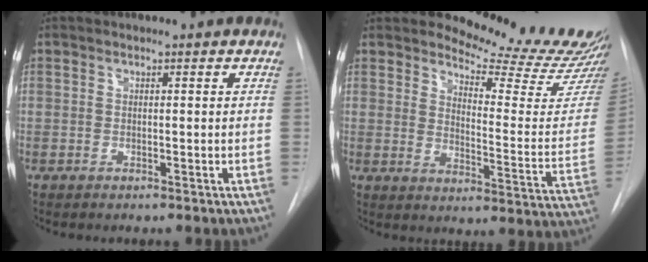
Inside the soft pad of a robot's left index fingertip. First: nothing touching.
{"total": 16.8, "force": [16.2, 0.4, 4.1], "torque": [-0.060, -0.131, 0.190]}